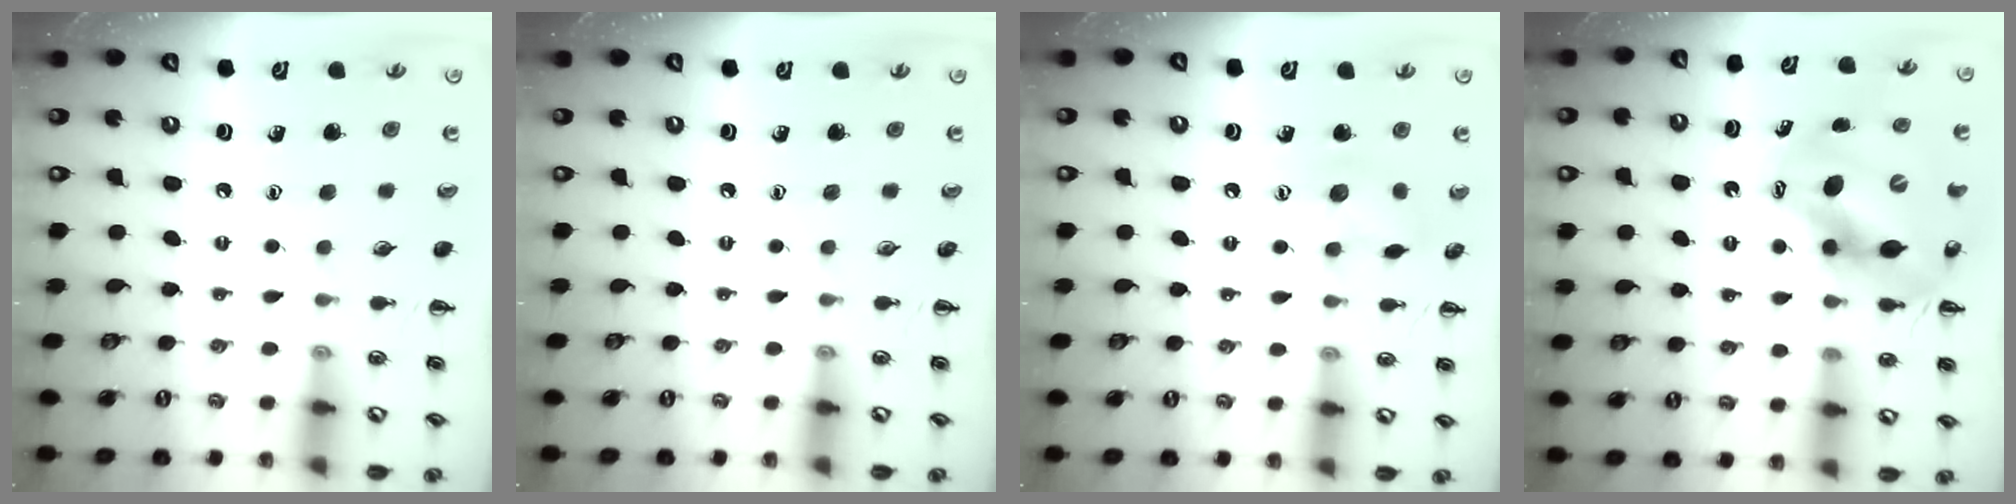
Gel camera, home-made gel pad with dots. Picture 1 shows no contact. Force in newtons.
{"total": 0.0}
{"total": 7.3, "press": 7.2, "slide": 1.1}
{"total": 12.6, "press": 12.1, "slide": 3.4}